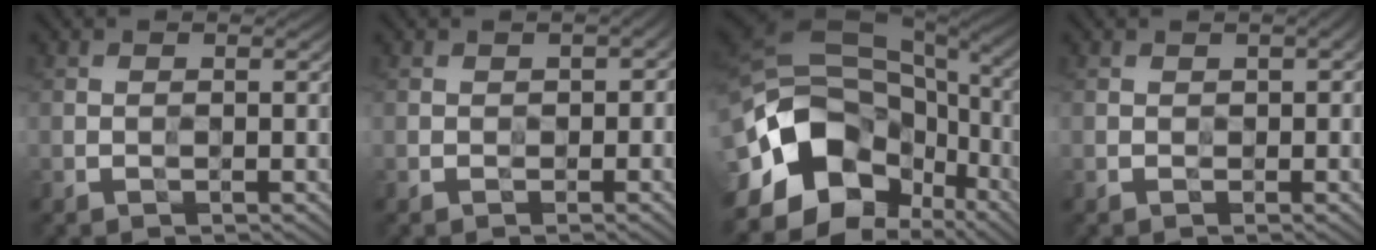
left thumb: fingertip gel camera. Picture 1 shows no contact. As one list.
[{"total": 0.9, "force": [-0.4, 0.8, 0.0], "torque": [0.004, -0.004, -0.004]}, {"total": 17.4, "force": [-5.8, 12.7, 10.4], "torque": [-0.226, -0.030, -0.071]}, {"total": 0.7, "force": [-0.2, 0.6, 0.2], "torque": [0.001, -0.003, -0.001]}]